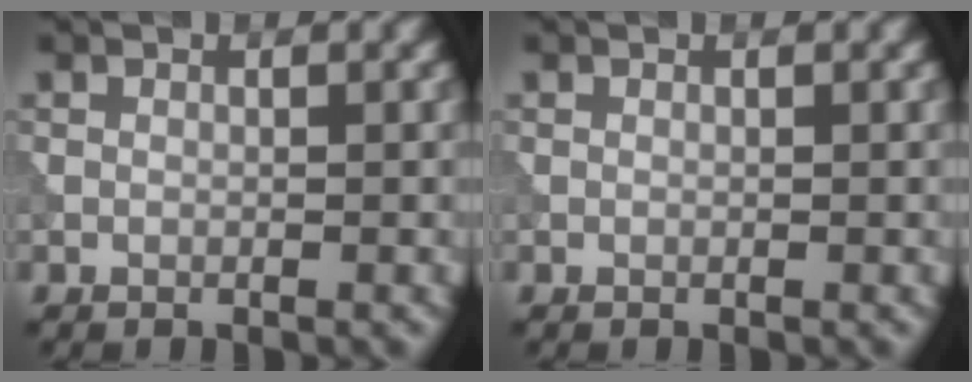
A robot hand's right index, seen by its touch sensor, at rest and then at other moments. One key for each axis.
{"total": 0.0}